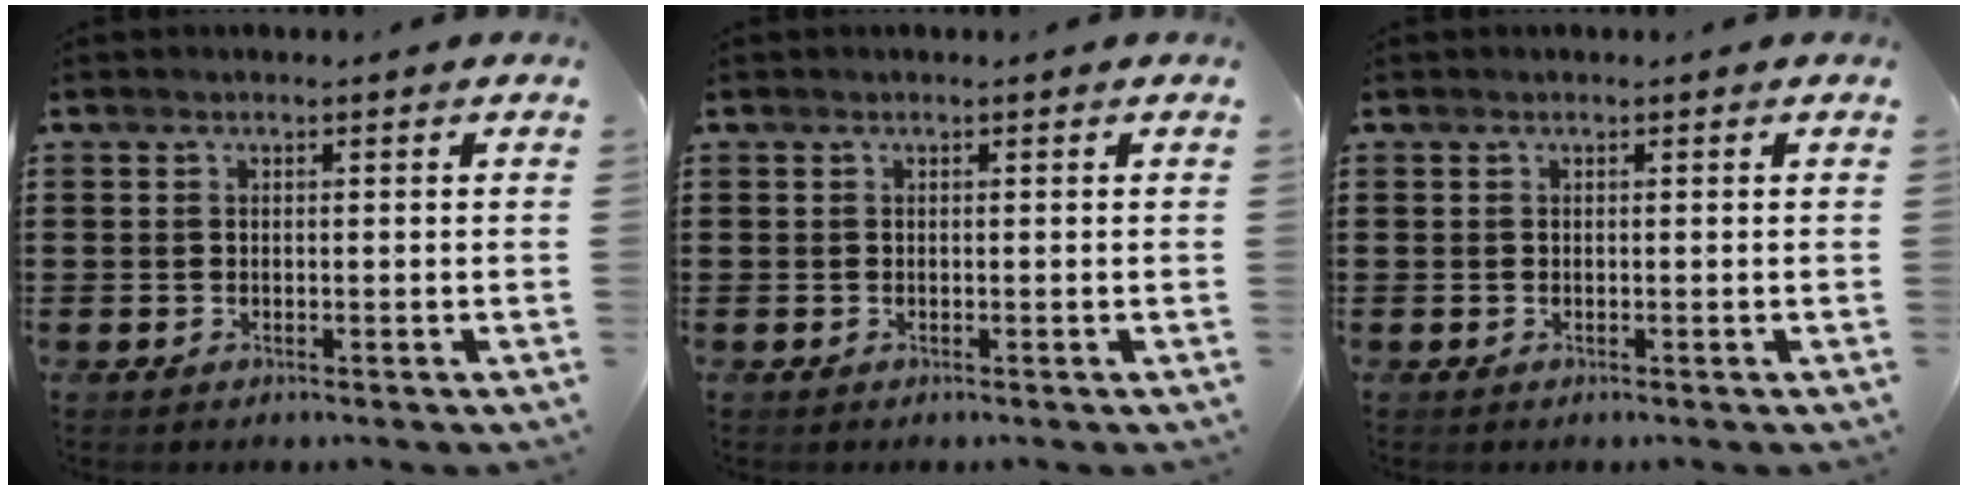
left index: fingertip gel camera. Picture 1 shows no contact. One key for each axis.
{"total": 0.0}
{"total": 0.0}